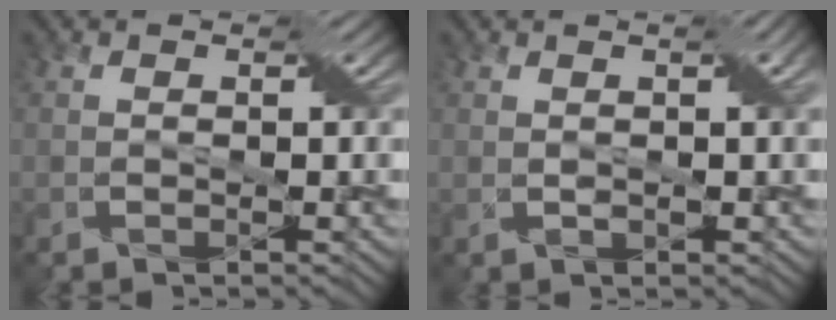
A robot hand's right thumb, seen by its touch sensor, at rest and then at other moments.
{"total": 2.8, "force": [0.9, 0.6, 2.6], "torque": [-0.048, 0.008, 0.017]}